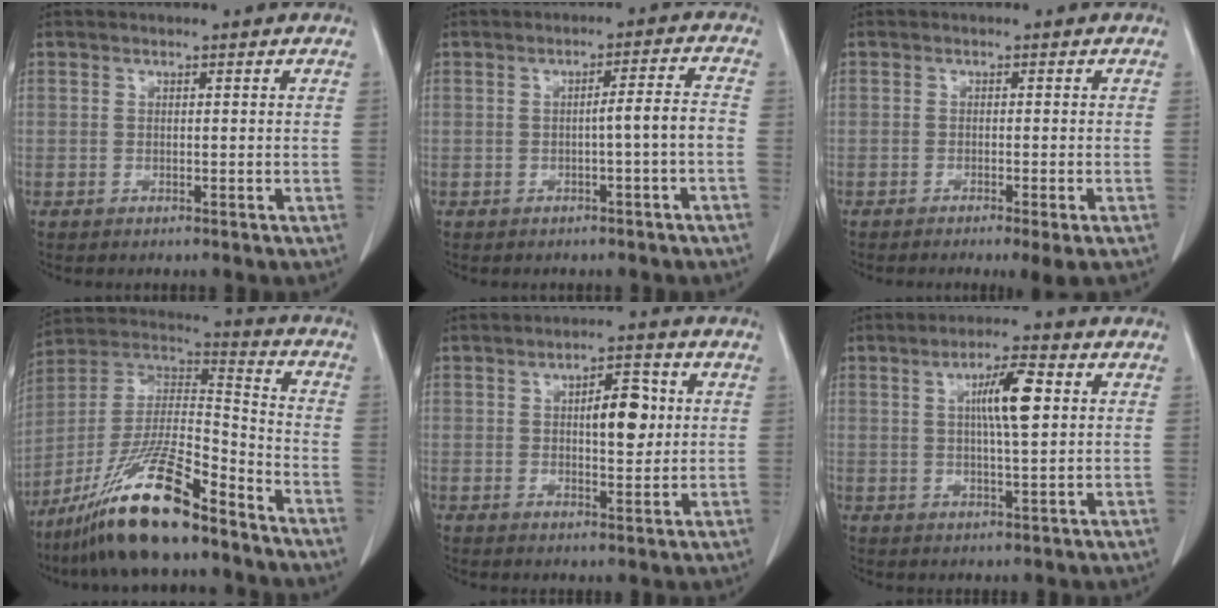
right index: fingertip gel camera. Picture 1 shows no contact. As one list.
[{"total": 3.8, "force": [-1.3, -0.5, 3.6], "torque": [-0.050, 0.009, -0.018]}, {"total": 3.4, "force": [-2.2, -0.2, 2.6], "torque": [-0.031, -0.011, -0.032]}, {"total": 17.9, "force": [-12.7, 2.4, 12.4], "torque": [-0.253, -0.010, -0.231]}, {"total": 6.5, "force": [1.3, 2.4, 5.9], "torque": [-0.086, 0.005, 0.021]}, {"total": 7.2, "force": [1.7, 0.8, 6.9], "torque": [-0.120, 0.005, 0.030]}]